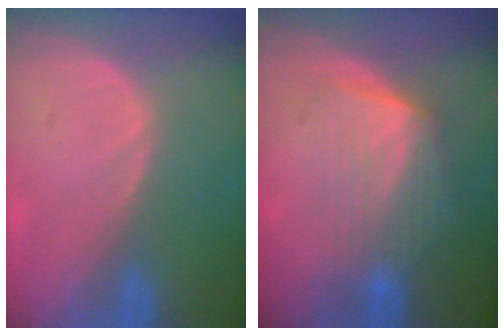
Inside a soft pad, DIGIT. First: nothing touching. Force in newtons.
{"total": 6.5, "press": 6.1, "slide": 2.1}